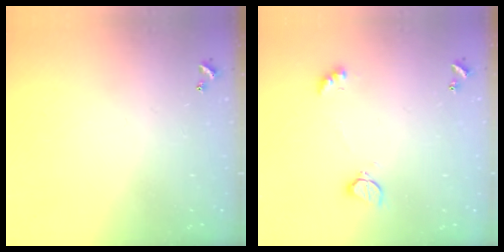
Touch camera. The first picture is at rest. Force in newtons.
{"total": 2.8, "press": 2.7, "slide": 0.6}